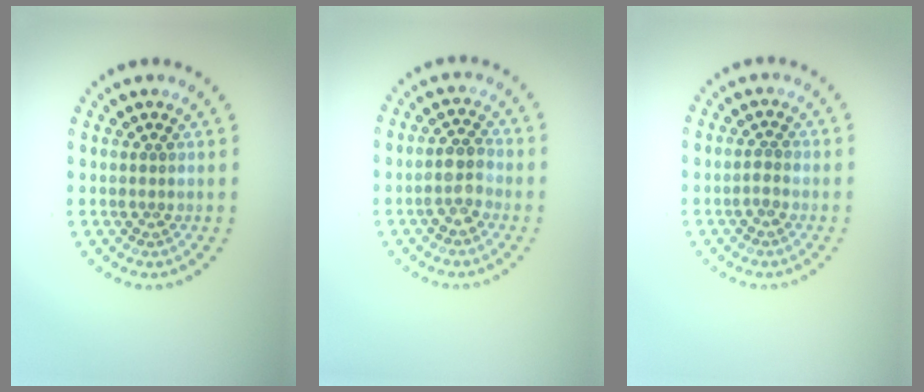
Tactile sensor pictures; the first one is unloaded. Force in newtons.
{"total": 2.2, "press": 2.0, "slide": 0.8}
{"total": 0.5, "press": 0.4, "slide": 0.3}